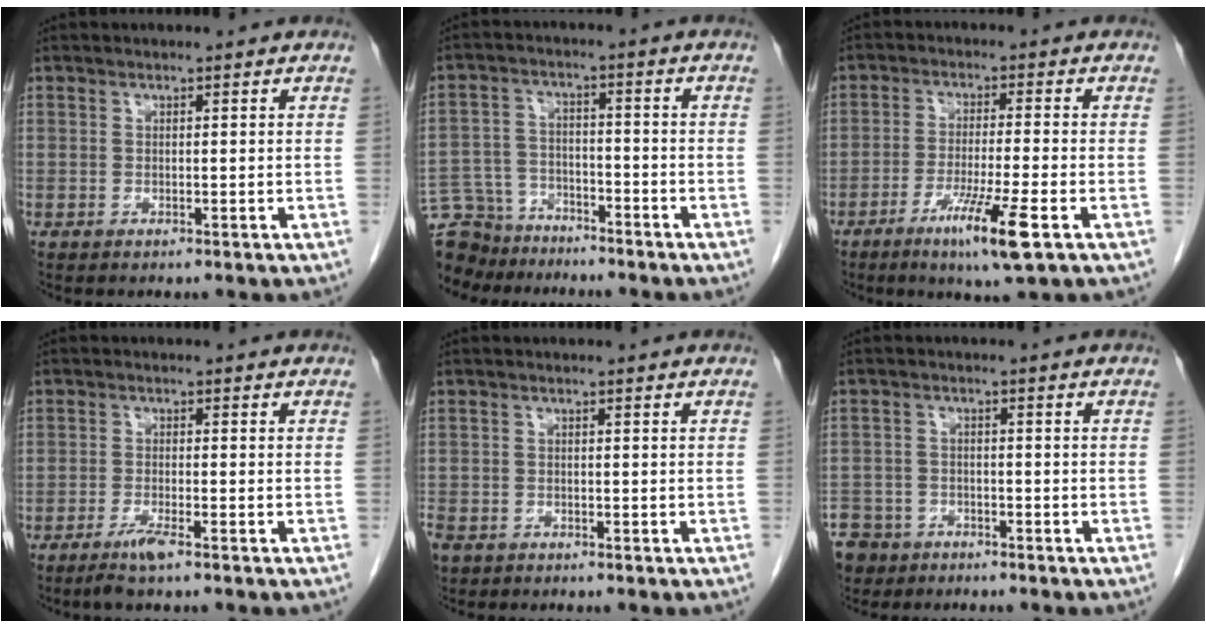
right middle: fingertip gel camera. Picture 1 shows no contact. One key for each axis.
{"total": 12.8, "fx": -11.2, "fy": 5.8, "fz": 2.0, "tx": -0.058, "ty": 0.017, "tz": -0.183}
{"total": 8.4, "fx": -4.3, "fy": -0.4, "fz": 7.2, "tx": -0.132, "ty": -0.022, "tz": -0.073}
{"total": 3.0, "fx": -2.1, "fy": 0.0, "fz": 2.1, "tx": -0.046, "ty": -0.005, "tz": -0.042}
{"total": 4.7, "fx": -3.1, "fy": 3.1, "fz": 1.7, "tx": -0.050, "ty": -0.006, "tz": -0.054}
{"total": 9.1, "fx": -6.3, "fy": 6.3, "fz": 1.6, "tx": -0.062, "ty": -0.001, "tz": -0.111}